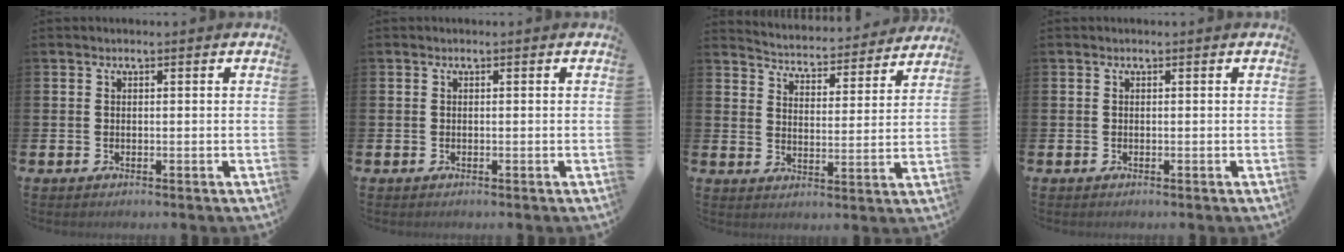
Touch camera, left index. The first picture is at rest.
{"total": 0.0}
{"total": 4.5, "force": [4.5, 0.7, 0.1], "torque": [-0.018, -0.045, 0.070]}
{"total": 0.0}